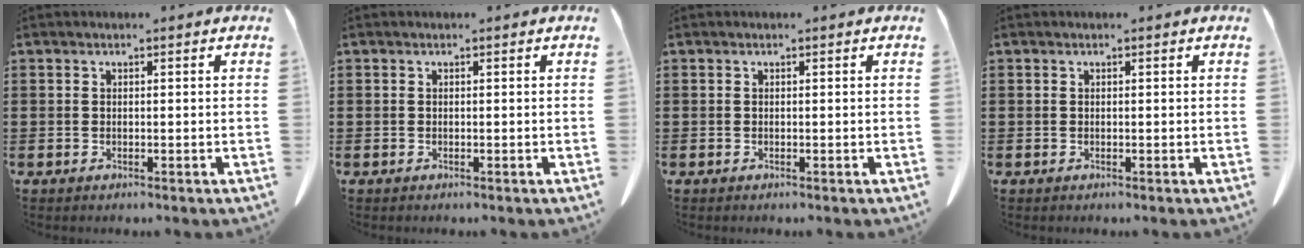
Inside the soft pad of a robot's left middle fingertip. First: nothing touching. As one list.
[{"total": 0.0}, {"total": 0.0}, {"total": 0.0}]